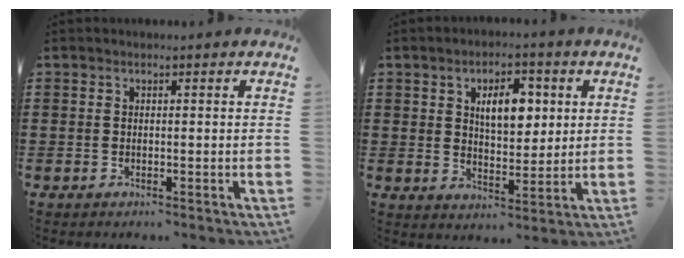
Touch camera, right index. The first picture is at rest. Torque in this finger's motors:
{"motor_torque": [0.37, 0.14, 0.24, 0.13]}